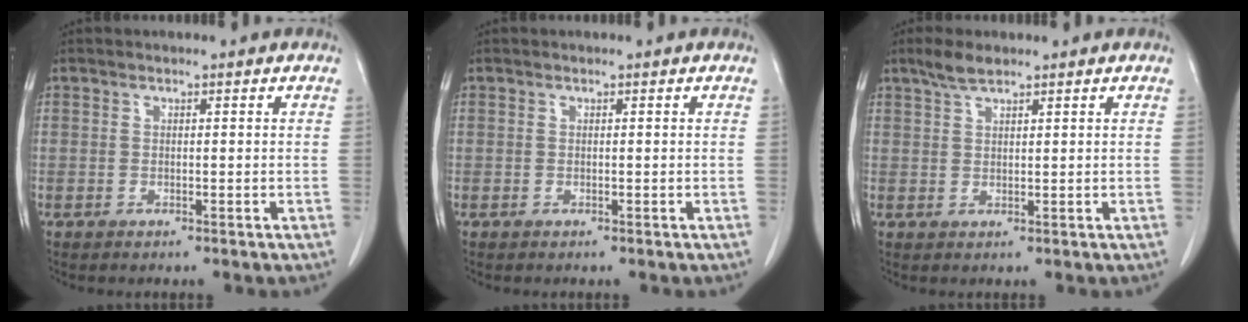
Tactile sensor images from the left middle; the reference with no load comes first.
{"total": 0.0}
{"total": 2.9, "force": [2.3, 0.6, 1.7], "torque": [-0.041, 0.006, 0.046]}